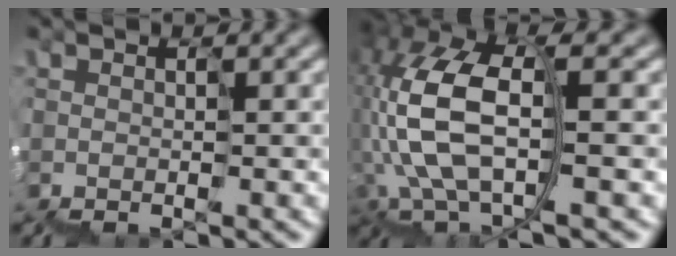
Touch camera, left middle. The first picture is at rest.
{"total": 7.7, "force": [-0.8, 3.9, 6.6], "torque": [-0.173, 0.016, -0.021]}